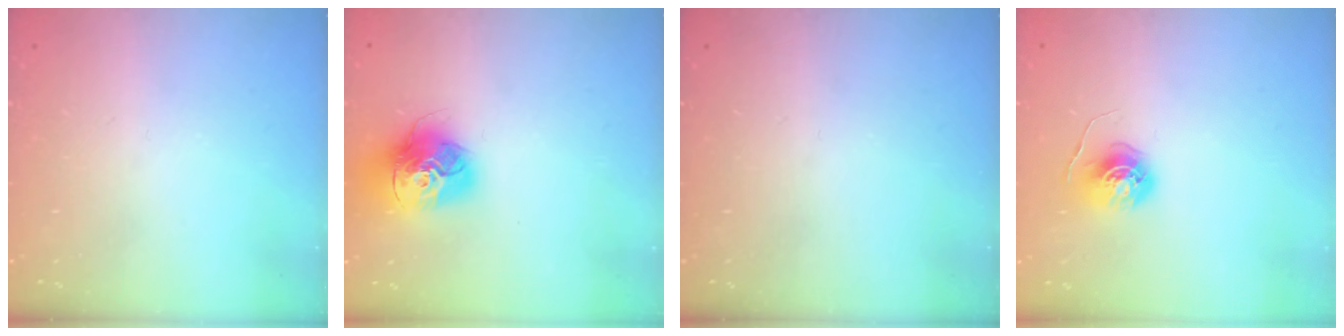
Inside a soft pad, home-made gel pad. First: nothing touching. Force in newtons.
{"total": 15.4, "press": 15.3, "slide": 1.5}
{"total": 0.0}
{"total": 5.5, "press": 5.5, "slide": 0.3}